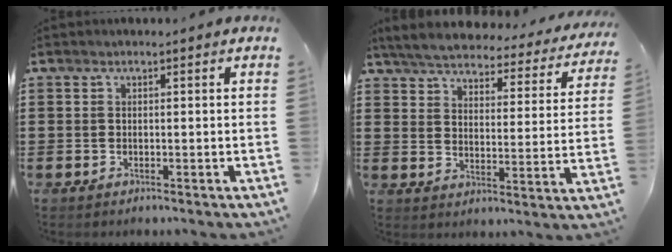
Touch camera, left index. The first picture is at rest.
{"total": 4.9, "force": [4.7, 0.3, 1.3], "torque": [-0.053, -0.035, 0.077]}